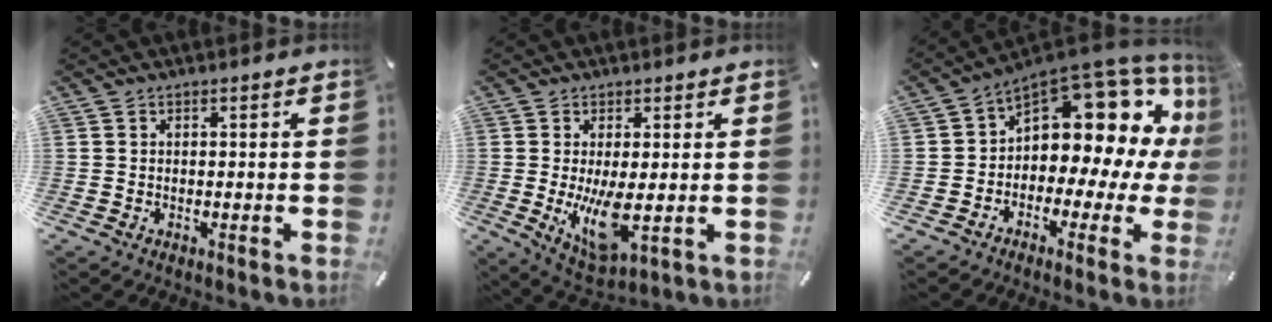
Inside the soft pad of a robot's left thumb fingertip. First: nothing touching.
{"total": 11.0, "force": [-0.2, 4.3, 10.1], "torque": [-0.189, -0.033, 0.001]}
{"total": 14.6, "force": [7.3, 8.4, 9.5], "torque": [-0.120, -0.073, 0.113]}